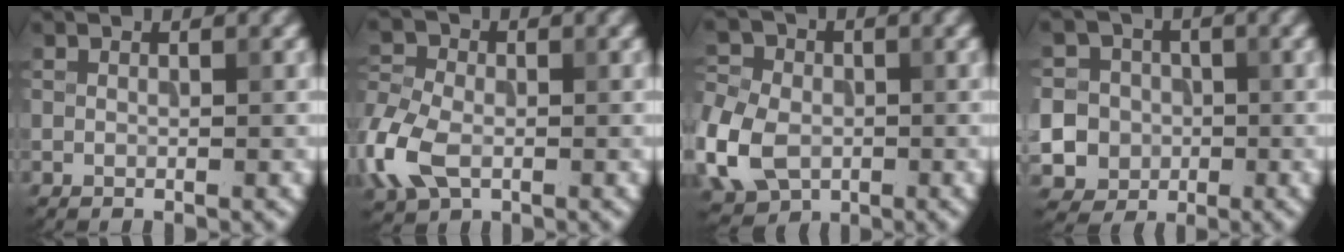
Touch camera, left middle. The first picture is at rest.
{"total": 6.5, "force": [-2.1, 4.3, 4.3], "torque": [-0.108, 0.000, -0.055]}
{"total": 9.6, "force": [-2.8, 7.2, 5.7], "torque": [-0.128, -0.023, -0.065]}
{"total": 11.7, "force": [-2.5, 11.0, 2.9], "torque": [-0.083, -0.007, -0.057]}